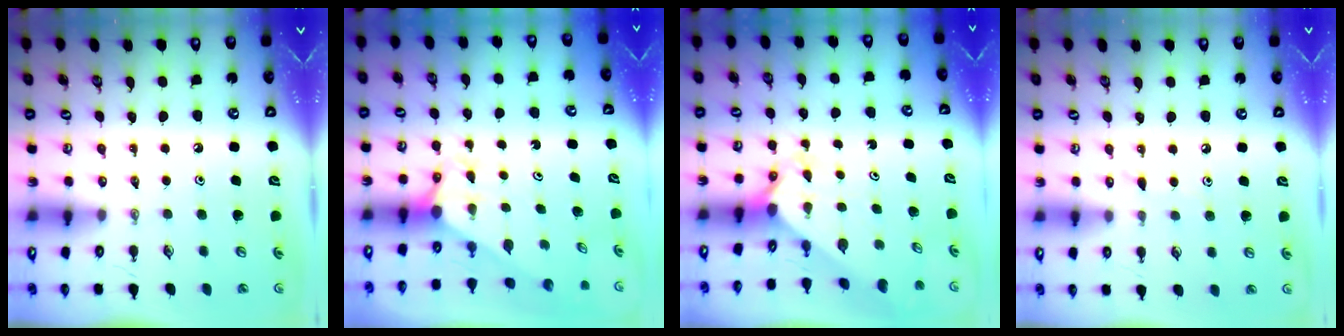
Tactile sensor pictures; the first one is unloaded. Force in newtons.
{"total": 3.0, "press": 3.0, "slide": 0.0}
{"total": 2.4, "press": 2.3, "slide": 0.2}
{"total": 4.1, "press": 4.1, "slide": 0.6}